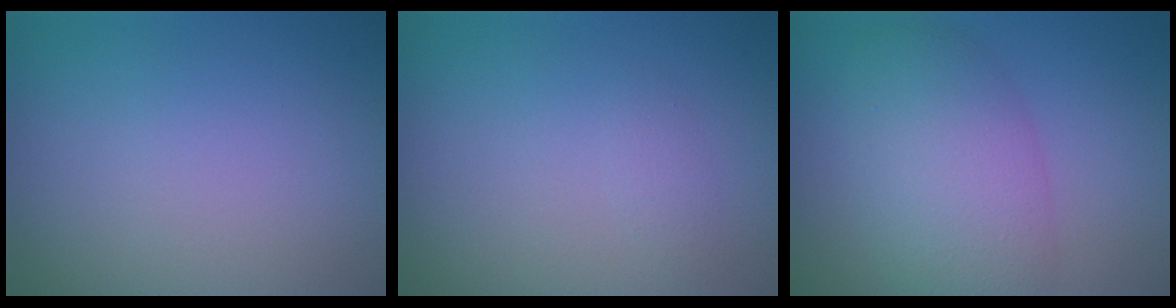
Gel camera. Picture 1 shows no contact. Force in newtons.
{"total": 0.8, "press": 0.8, "slide": 0.1}
{"total": 6.3, "press": 6.3, "slide": 0.1}